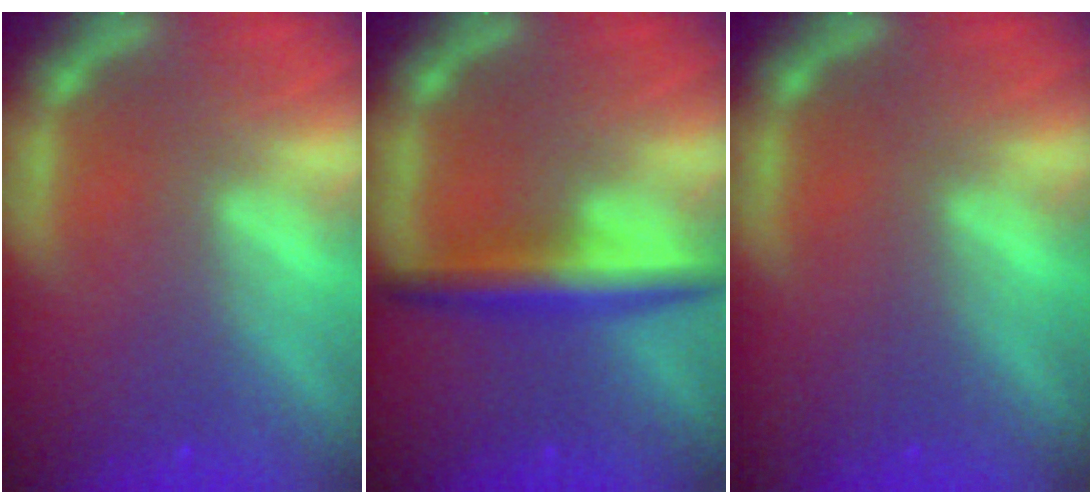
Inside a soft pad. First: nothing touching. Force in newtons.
{"total": 4.5}
{"total": 0.0}